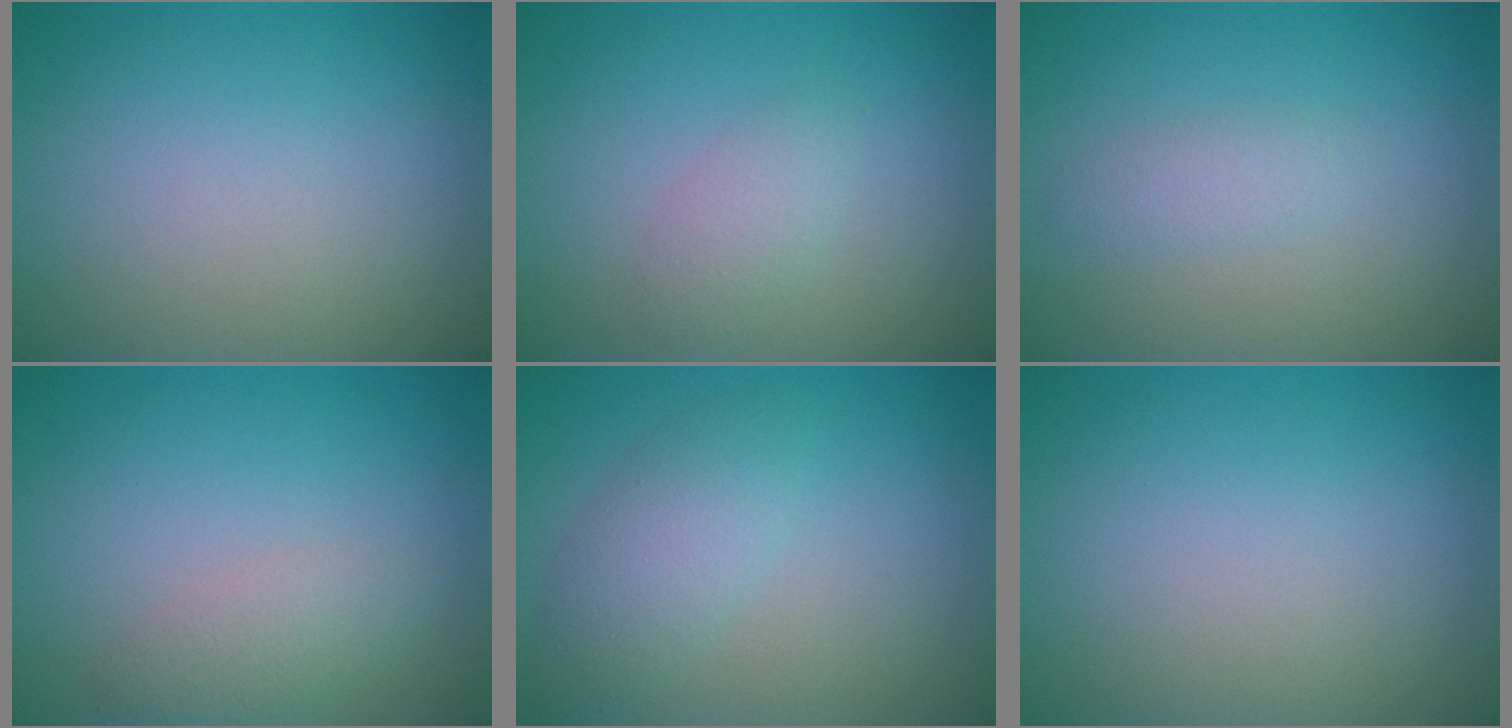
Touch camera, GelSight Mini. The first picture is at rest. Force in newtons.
{"total": 1.7, "press": 1.7, "slide": 0.1}
{"total": 1.4, "press": 1.4, "slide": 0.0}
{"total": 2.0, "press": 2.0, "slide": 0.0}
{"total": 3.0, "press": 3.0, "slide": 0.1}
{"total": 0.0}